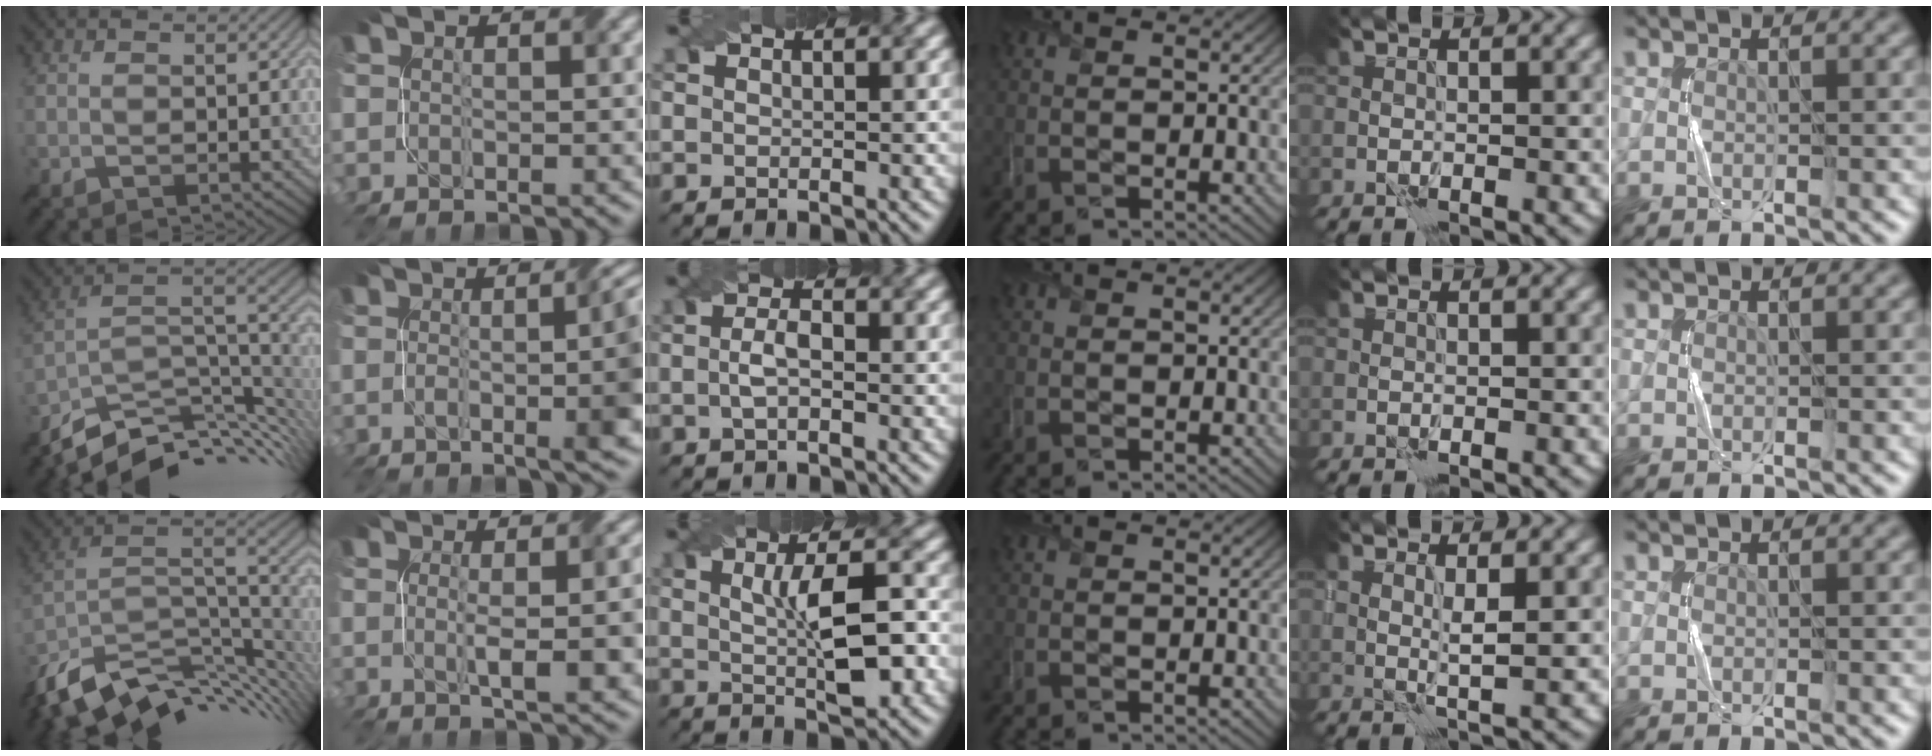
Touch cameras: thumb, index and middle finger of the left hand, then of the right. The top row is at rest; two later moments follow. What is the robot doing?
{"motion": "twist", "object": "screw"}